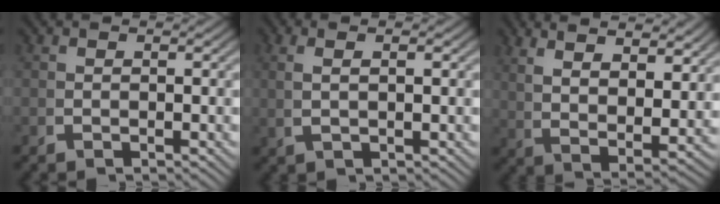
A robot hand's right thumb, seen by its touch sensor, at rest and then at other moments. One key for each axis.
{"total": 1.8, "fx": 0.8, "fy": -0.1, "fz": 1.7, "tx": -0.034, "ty": 0.008, "tz": 0.022}
{"total": 7.3, "fx": 3.4, "fy": 3.2, "fz": 5.6, "tx": -0.100, "ty": -0.005, "tz": 0.064}